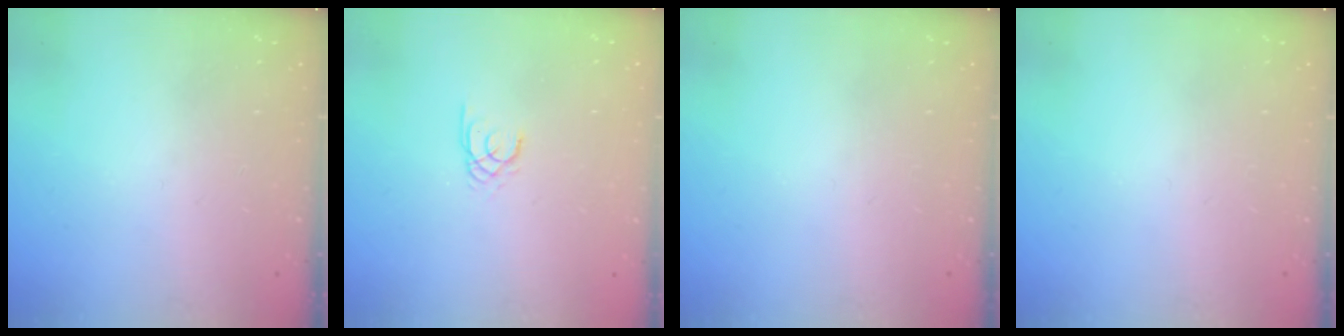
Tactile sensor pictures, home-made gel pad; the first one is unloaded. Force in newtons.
{"total": 1.6, "press": 1.6, "slide": 0.2}
{"total": 0.0}
{"total": 0.0}